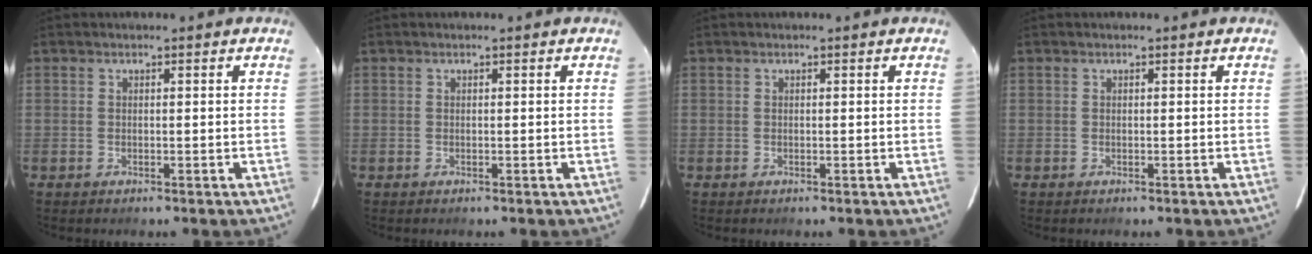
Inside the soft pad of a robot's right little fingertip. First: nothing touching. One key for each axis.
{"total": 0.0}
{"total": 0.0}
{"total": 0.0}